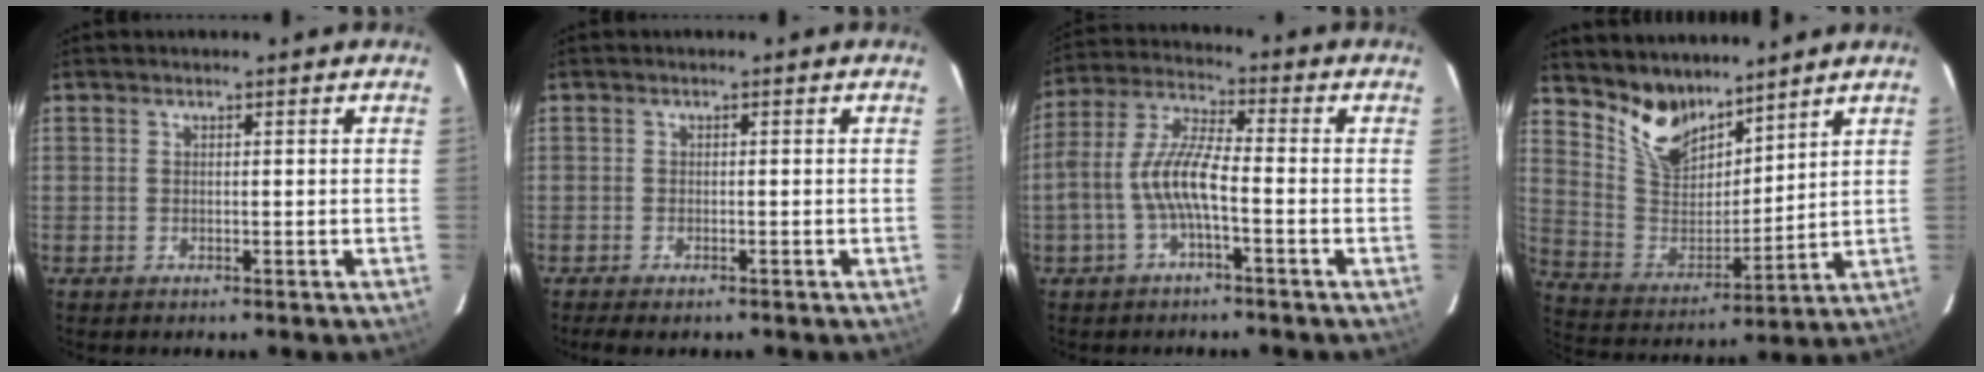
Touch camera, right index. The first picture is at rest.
{"total": 2.8, "force": [-2.2, 0.8, 1.5], "torque": [-0.036, -0.010, -0.039]}
{"total": 8.8, "force": [-2.6, 2.1, 8.1], "torque": [-0.181, 0.010, -0.049]}
{"total": 11.6, "force": [9.4, 5.4, 4.2], "torque": [-0.091, 0.001, 0.191]}